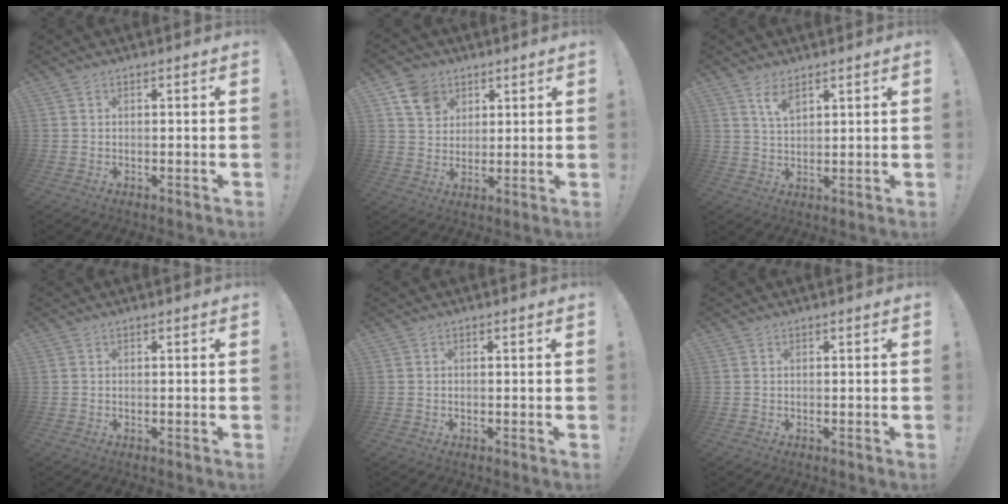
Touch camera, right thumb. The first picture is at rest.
{"total": 9.8, "force": [5.1, 7.7, 3.1], "torque": [-0.040, -0.026, 0.102]}
{"total": 5.1, "force": [3.2, 2.0, 3.3], "torque": [-0.067, -0.012, 0.058]}
{"total": 0.0}
{"total": 0.0}
{"total": 0.0}